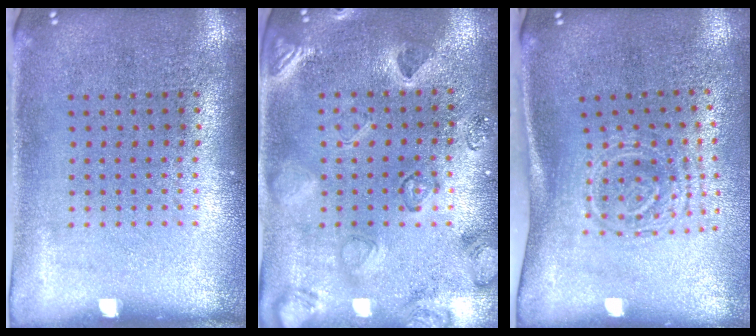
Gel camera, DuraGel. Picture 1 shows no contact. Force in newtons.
{"total": 2.3, "press": 2.0, "slide": 1.0}
{"total": 1.7, "press": 1.2, "slide": 1.2}